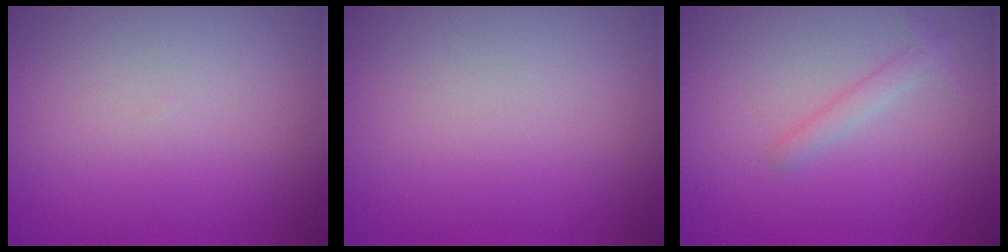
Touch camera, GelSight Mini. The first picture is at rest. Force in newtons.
{"total": 0.0}
{"total": 1.3, "press": 1.3, "slide": 0.1}